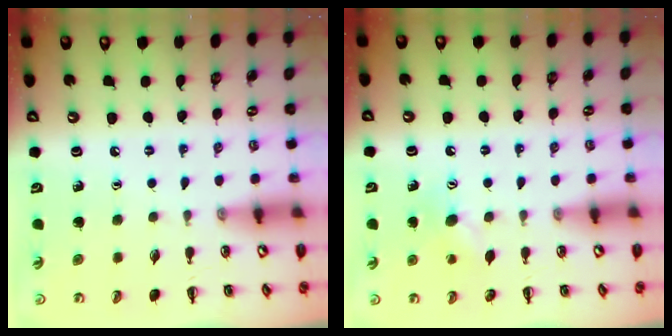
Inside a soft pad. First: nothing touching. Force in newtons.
{"total": 6.8, "press": 6.6, "slide": 1.4}